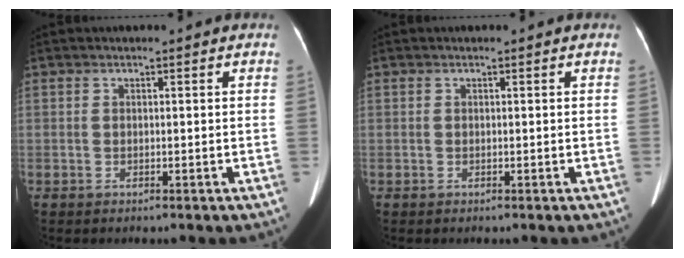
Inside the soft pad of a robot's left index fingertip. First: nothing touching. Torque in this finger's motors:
{"motor_torque": [-0.04, 0.12, 0.00, -0.01]}